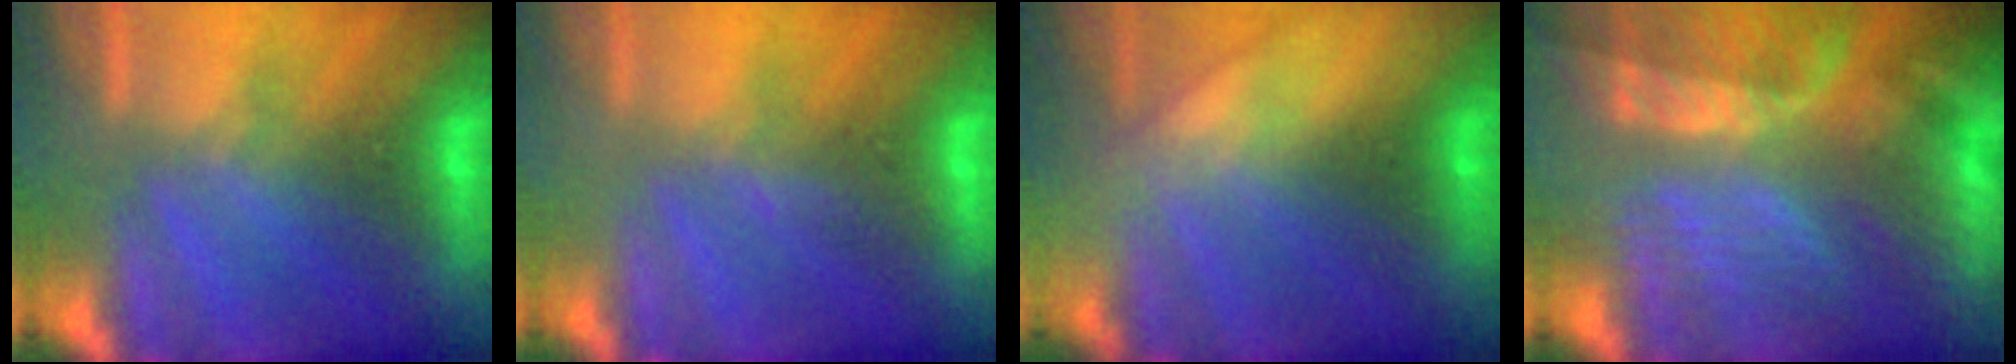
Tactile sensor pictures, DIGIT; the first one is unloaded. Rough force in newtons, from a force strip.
{"total": 2.9}
{"total": 3.0}
{"total": 9.4}